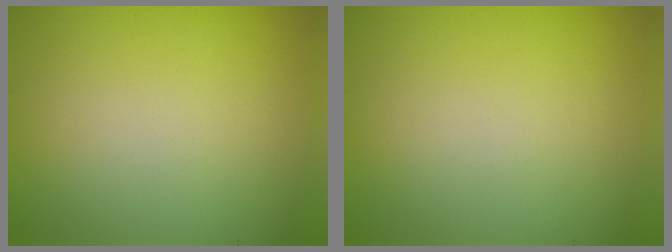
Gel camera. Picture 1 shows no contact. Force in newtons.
{"total": 0.0}